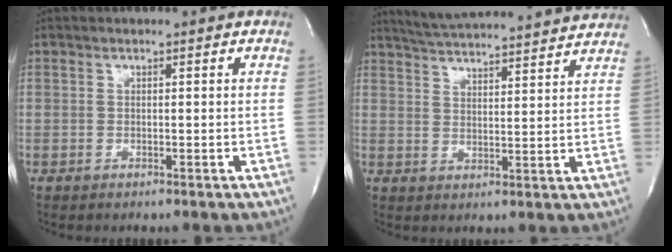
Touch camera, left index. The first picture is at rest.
{"total": 18.9, "force": [17.8, 0.9, 6.4], "torque": [-0.111, 0.002, 0.241]}